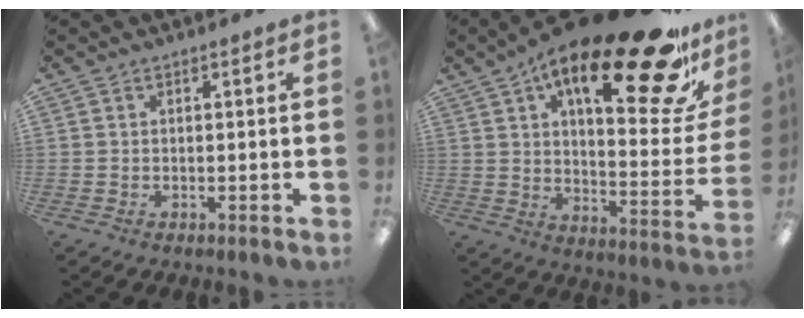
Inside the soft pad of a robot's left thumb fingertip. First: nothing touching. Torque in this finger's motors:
{"motor_torque": [1.15, 1.27, 1.84, -0.93, 0.39]}